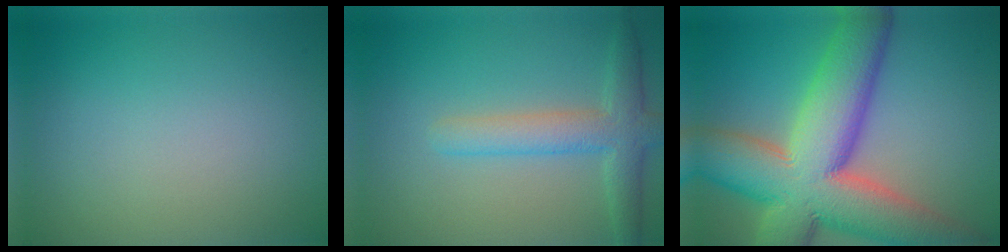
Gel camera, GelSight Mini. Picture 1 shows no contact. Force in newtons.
{"total": 3.9, "press": 3.9, "slide": 0.2}
{"total": 15.7, "press": 15.7, "slide": 1.0}